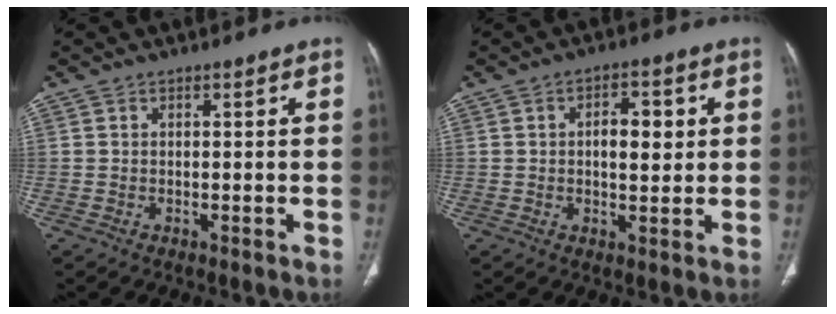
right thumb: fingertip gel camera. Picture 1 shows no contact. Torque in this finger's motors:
{"motor_torque": [-0.35, 0.78, -0.04, 0.39, 0.03]}